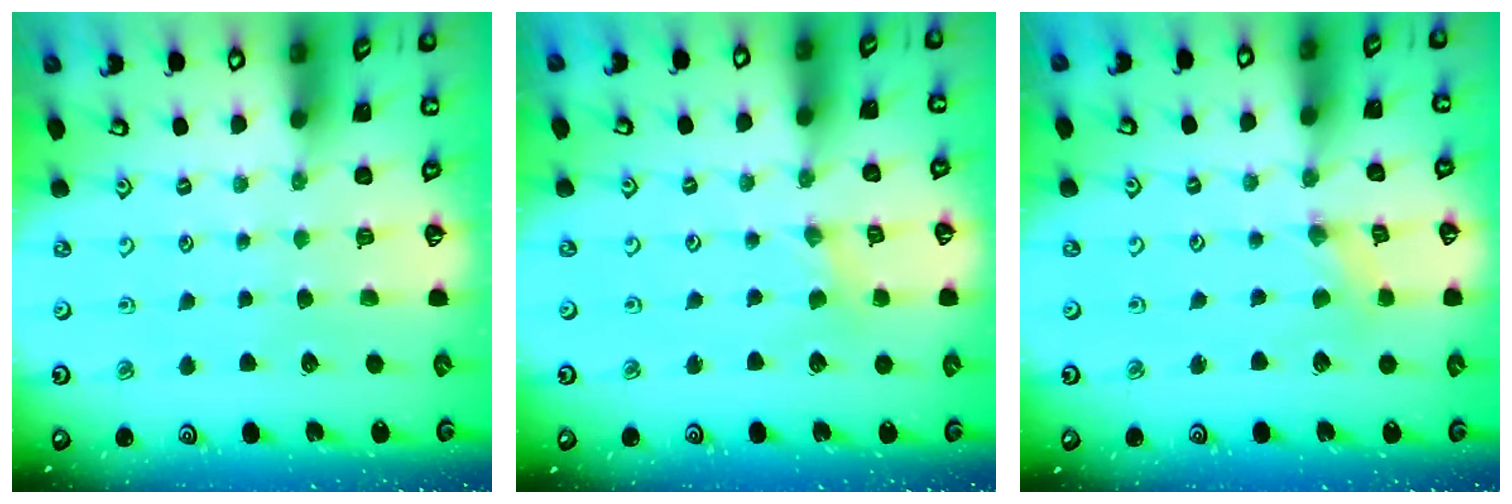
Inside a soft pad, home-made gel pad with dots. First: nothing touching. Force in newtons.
{"total": 1.7, "press": 1.7, "slide": 0.4}
{"total": 0.5, "press": 0.5, "slide": 0.1}